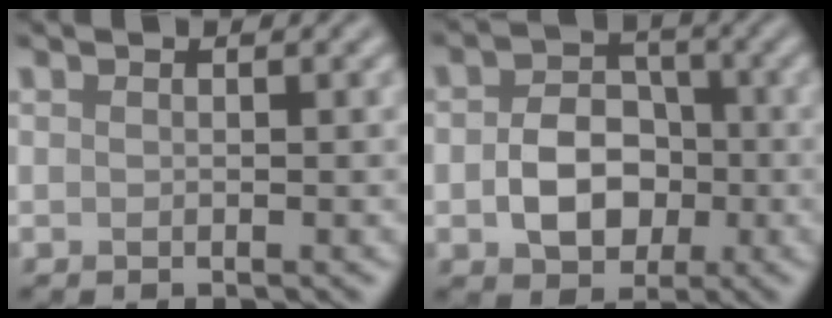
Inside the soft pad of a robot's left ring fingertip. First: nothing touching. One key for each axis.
{"total": 5.2, "fx": -1.1, "fy": 4.0, "fz": 3.2, "tx": -0.049, "ty": 0.000, "tz": -0.017}